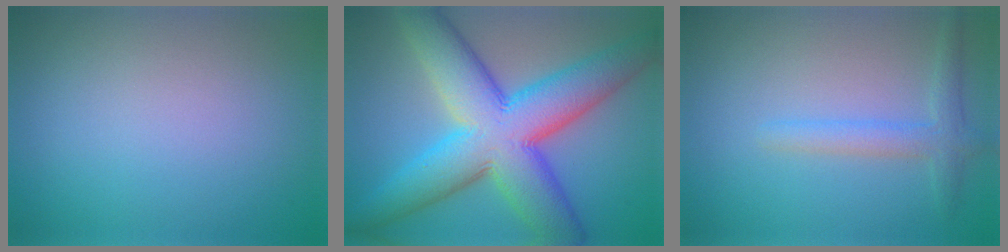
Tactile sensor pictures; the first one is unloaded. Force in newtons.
{"total": 12.7, "press": 12.7, "slide": 0.1}
{"total": 2.3, "press": 2.3, "slide": 0.1}